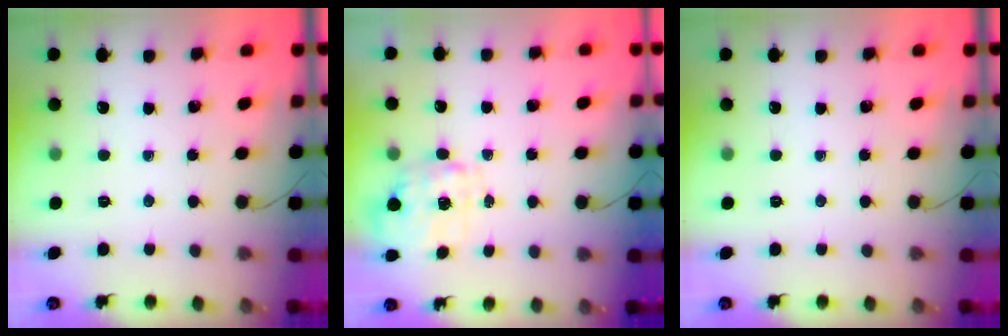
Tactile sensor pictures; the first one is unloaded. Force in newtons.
{"total": 4.0, "press": 3.9, "slide": 0.9}
{"total": 0.0}